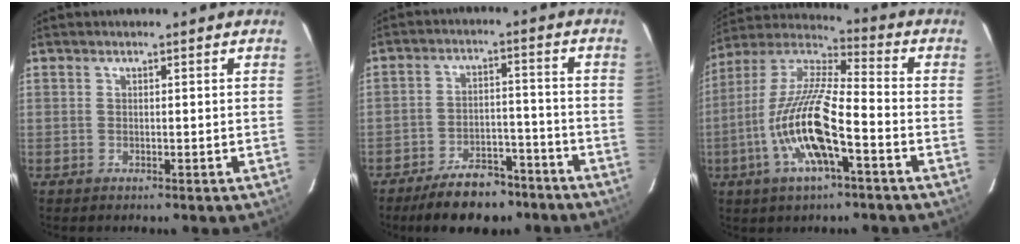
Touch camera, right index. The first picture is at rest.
{"total": 9.6, "force": [-7.6, 4.1, 4.3], "torque": [-0.068, 0.006, -0.124]}
{"total": 15.8, "force": [-5.1, 3.1, 14.6], "torque": [-0.301, 0.000, -0.095]}